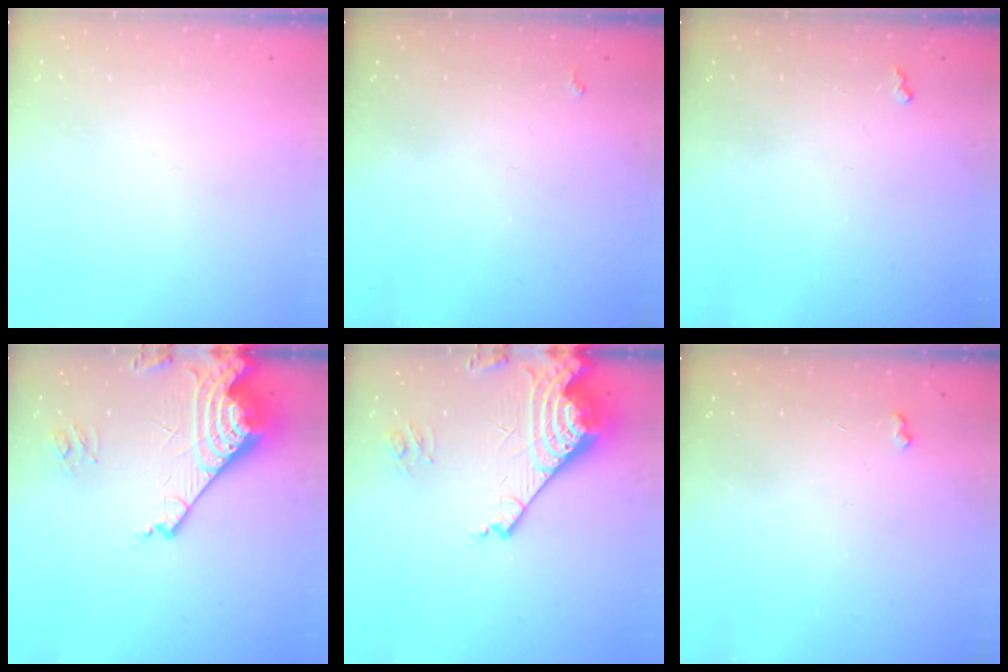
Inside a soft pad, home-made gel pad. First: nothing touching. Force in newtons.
{"total": 4.6, "press": 4.5, "slide": 0.6}
{"total": 1.9, "press": 1.9, "slide": 0.5}
{"total": 21.1, "press": 20.9, "slide": 2.6}
{"total": 21.1, "press": 20.9, "slide": 2.6}
{"total": 3.9, "press": 3.8, "slide": 0.5}